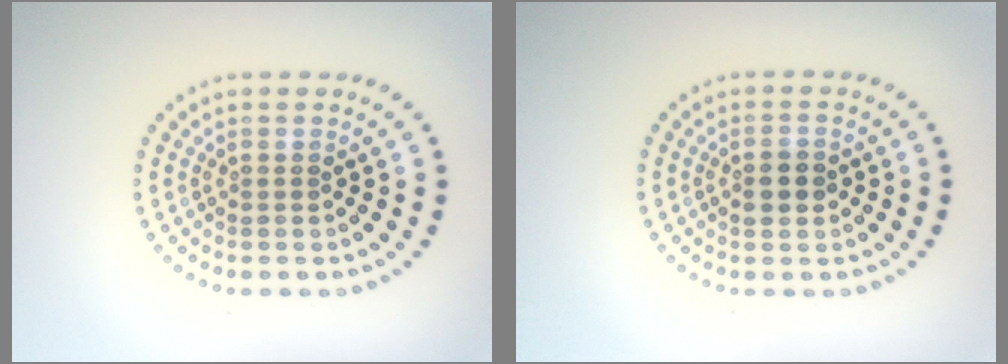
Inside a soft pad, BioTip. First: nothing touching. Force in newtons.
{"total": 2.3, "press": 2.3, "slide": 0.1}